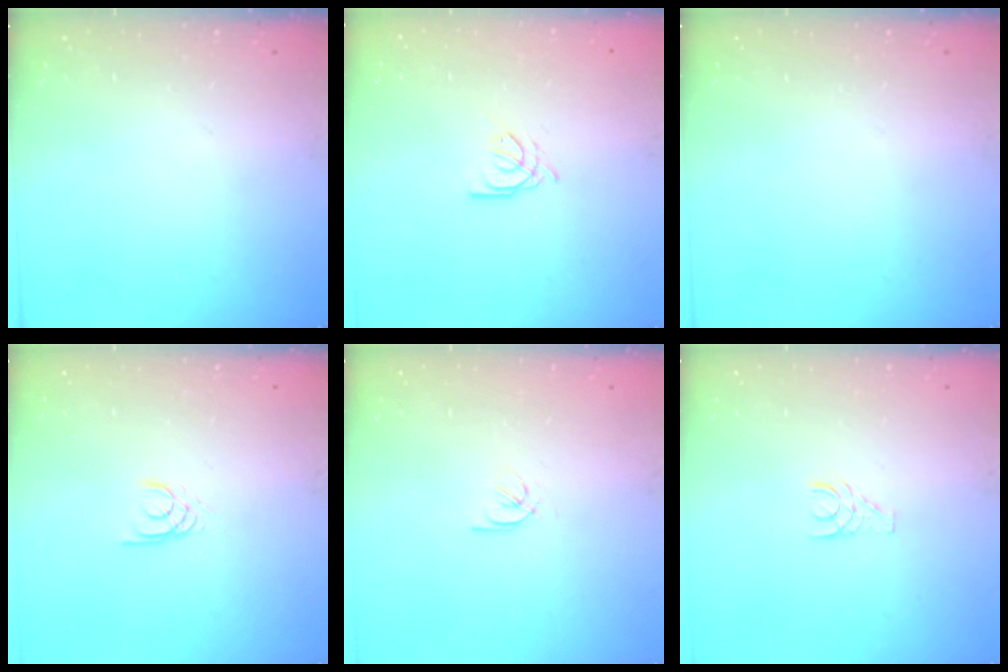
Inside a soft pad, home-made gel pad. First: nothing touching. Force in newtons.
{"total": 3.5, "press": 3.5, "slide": 0.3}
{"total": 0.0}
{"total": 1.7, "press": 1.7, "slide": 0.2}
{"total": 2.5, "press": 2.4, "slide": 0.7}
{"total": 3.6, "press": 3.6, "slide": 0.4}